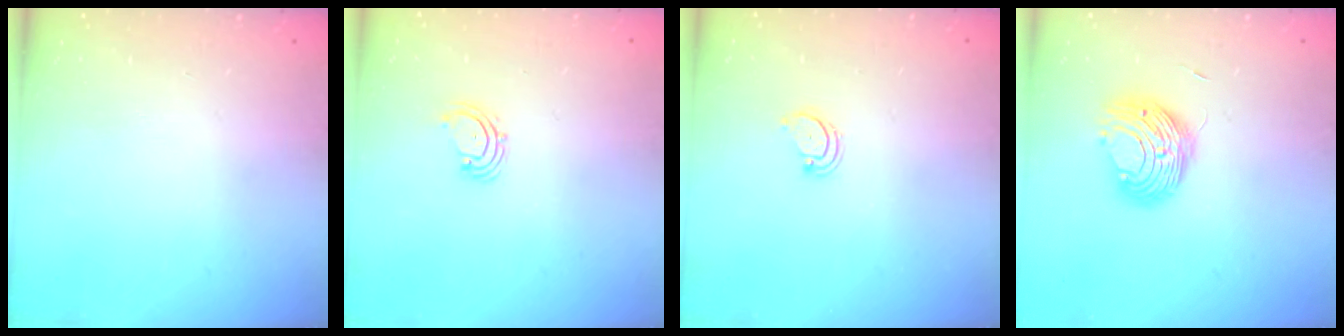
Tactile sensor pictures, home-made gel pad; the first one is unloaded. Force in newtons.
{"total": 2.0, "press": 2.0, "slide": 0.4}
{"total": 2.2, "press": 2.2, "slide": 0.3}
{"total": 9.4, "press": 9.4, "slide": 0.3}